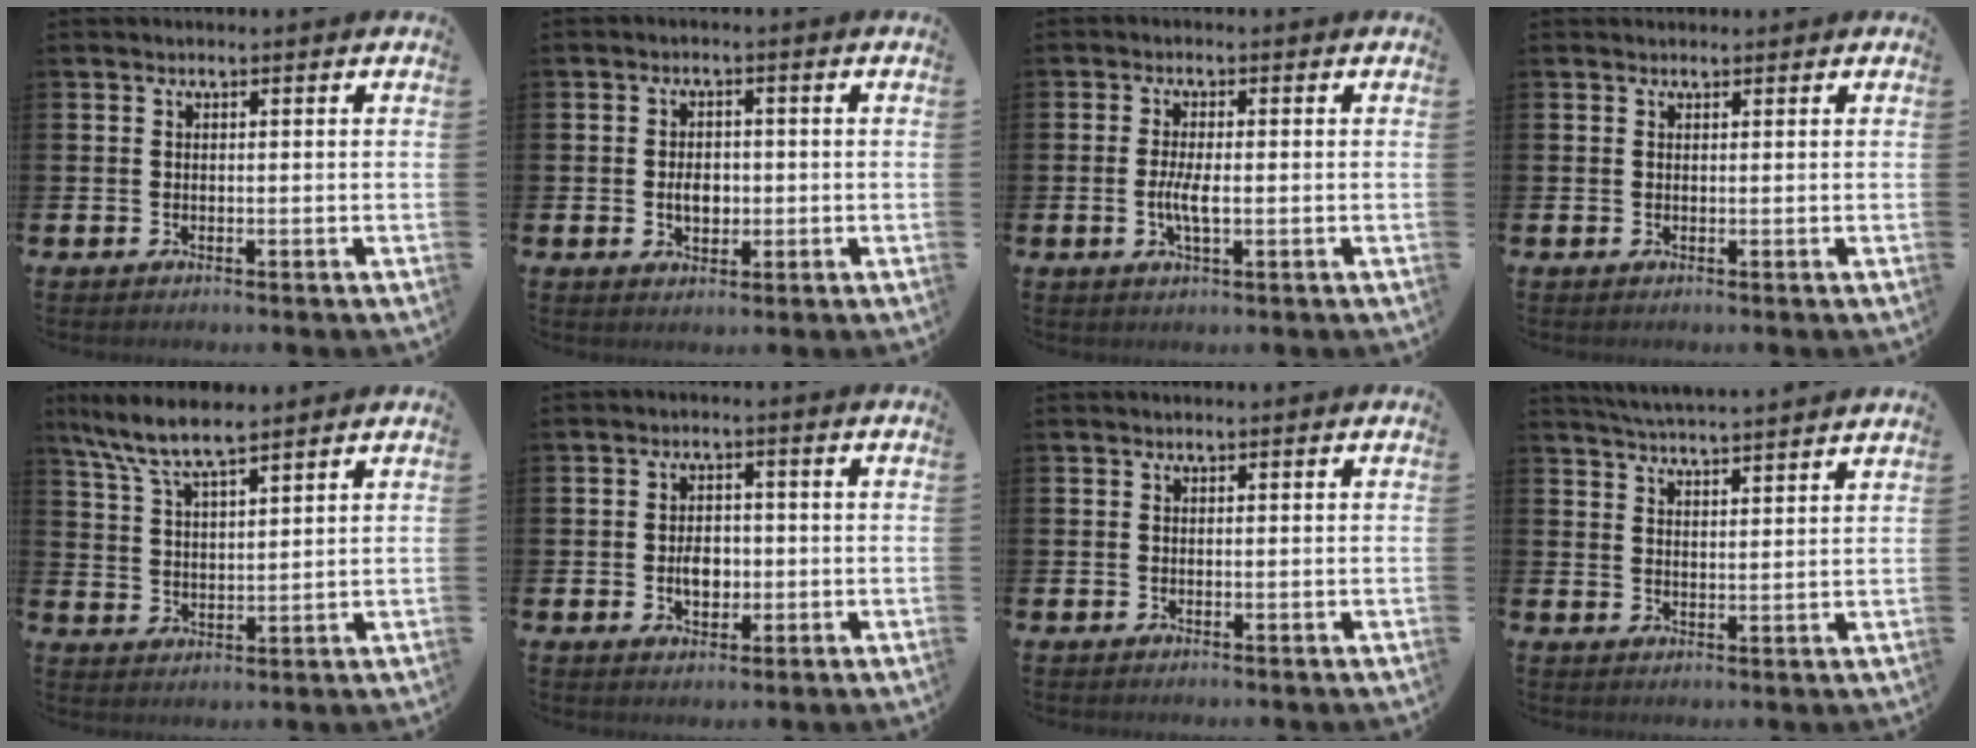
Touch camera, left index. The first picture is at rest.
{"total": 3.3, "force": [-0.3, 2.4, 2.3], "torque": [-0.016, -0.006, -0.015]}
{"total": 3.3, "force": [-0.5, 1.0, 3.1], "torque": [-0.048, -0.002, -0.010]}
{"total": 0.8, "force": [0.7, 0.3, 0.0], "torque": [0.011, -0.002, 0.010]}
{"total": 7.8, "force": [6.9, 1.4, 3.3], "torque": [-0.094, -0.019, 0.126]}
{"total": 3.7, "force": [-0.5, 2.6, 2.6], "torque": [-0.021, -0.005, -0.017]}
{"total": 0.0}
{"total": 5.0, "force": [4.9, -0.5, 0.4], "torque": [-0.024, -0.029, 0.088]}